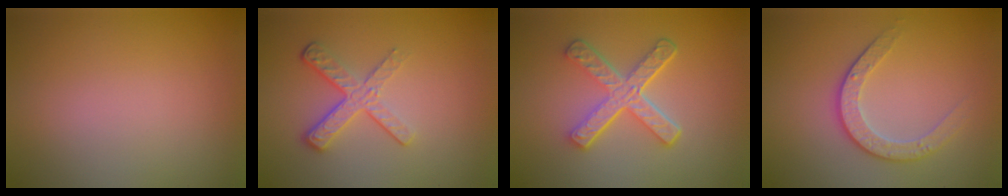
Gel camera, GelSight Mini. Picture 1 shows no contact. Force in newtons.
{"total": 3.6, "press": 2.5, "slide": 2.7}
{"total": 5.2, "press": 3.8, "slide": 3.6}
{"total": 3.2, "press": 2.6, "slide": 1.7}